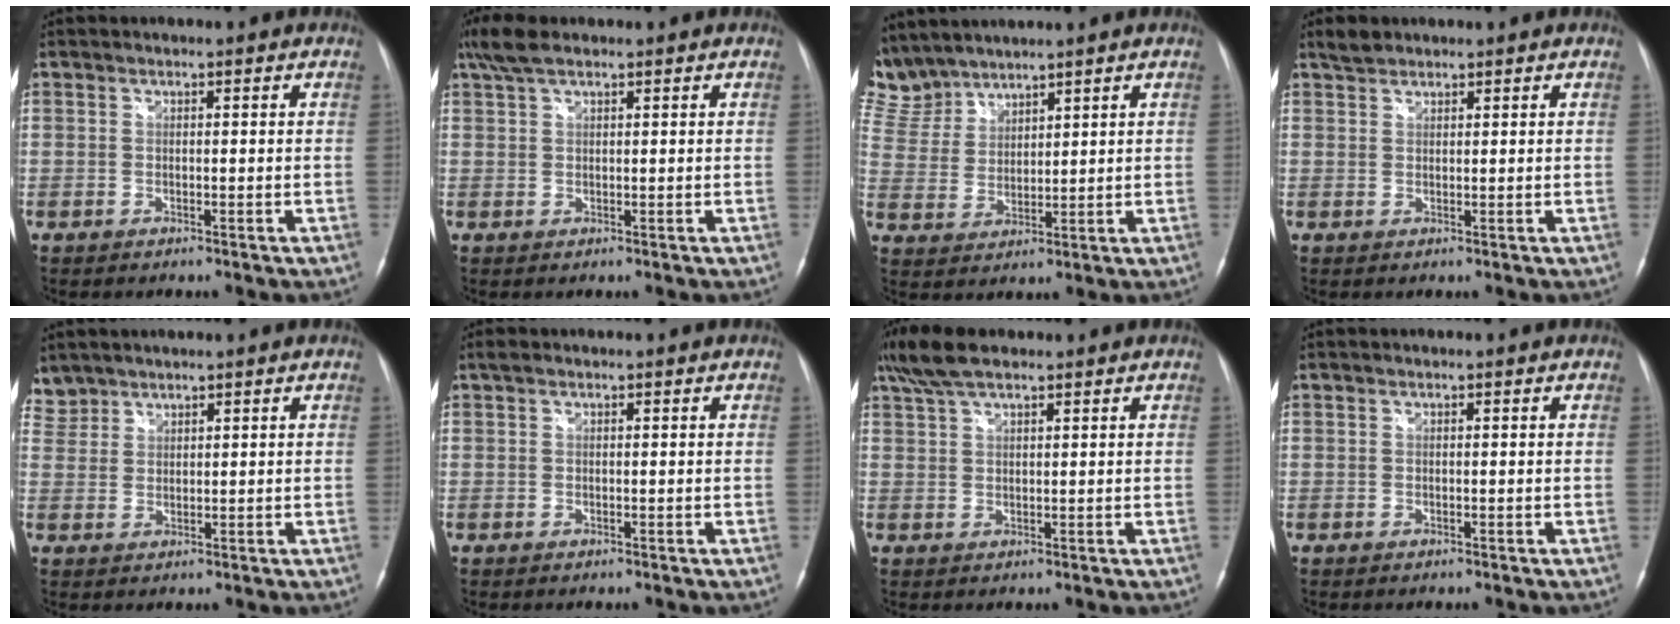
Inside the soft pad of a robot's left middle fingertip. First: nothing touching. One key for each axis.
{"total": 4.2, "fx": 3.1, "fy": 1.3, "fz": 2.6, "tx": -0.063, "ty": 0.023, "tz": 0.063}
{"total": 9.3, "fx": 8.7, "fy": 3.0, "fz": 0.7, "tx": -0.033, "ty": 0.014, "tz": 0.196}
{"total": 2.2, "fx": 1.9, "fy": 1.0, "fz": 0.5, "tx": -0.012, "ty": 0.009, "tz": 0.034}
{"total": 3.3, "fx": 3.0, "fy": 1.4, "fz": -0.5, "tx": 0.013, "ty": 0.011, "tz": 0.063}
{"total": 1.4, "fx": 1.0, "fy": 0.7, "fz": 0.7, "tx": -0.015, "ty": 0.018, "tz": 0.018}
{"total": 6.3, "fx": 4.8, "fy": 1.7, "fz": 3.7, "tx": -0.083, "ty": 0.026, "tz": 0.093}
{"total": 0.0}